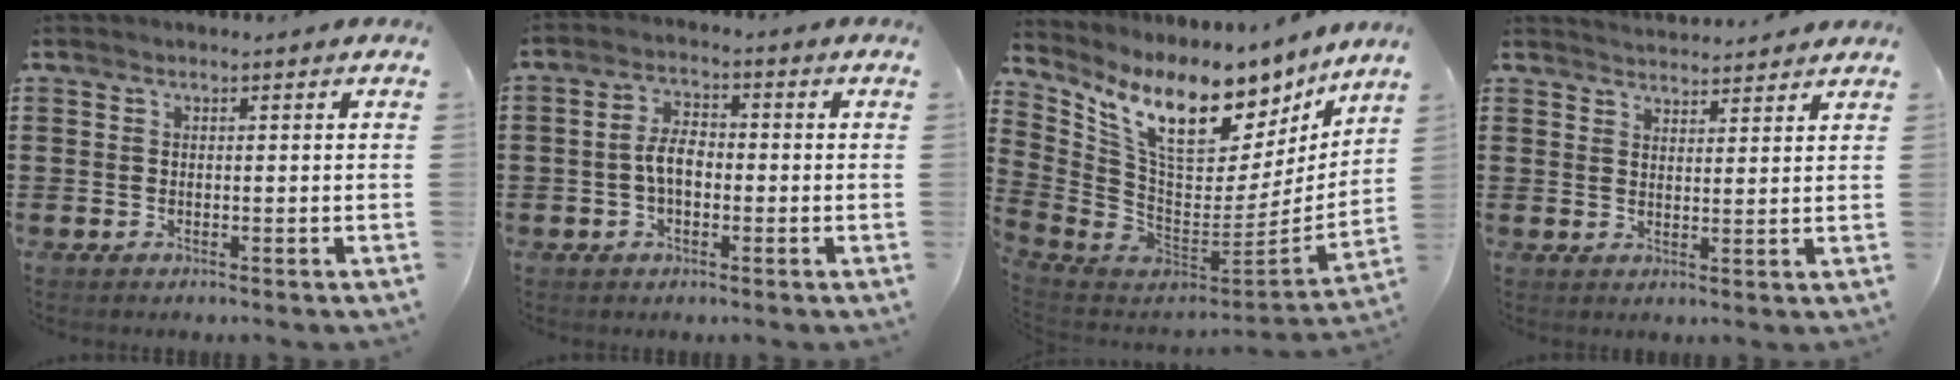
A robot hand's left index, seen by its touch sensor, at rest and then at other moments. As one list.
[{"total": 4.7, "force": [-0.8, 2.4, 4.0], "torque": [-0.085, 0.005, -0.019]}, {"total": 13.9, "force": [9.7, 4.8, 8.8], "torque": [-0.190, -0.073, 0.164]}, {"total": 2.9, "force": [2.9, 0.0, -0.1], "torque": [-0.005, -0.009, 0.054]}]